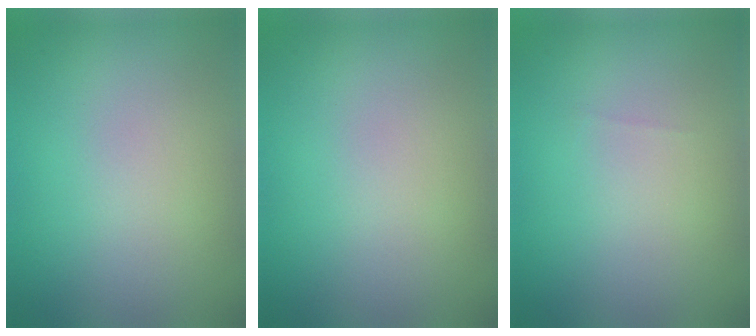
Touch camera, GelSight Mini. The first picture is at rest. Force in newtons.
{"total": 0.0}
{"total": 0.0}